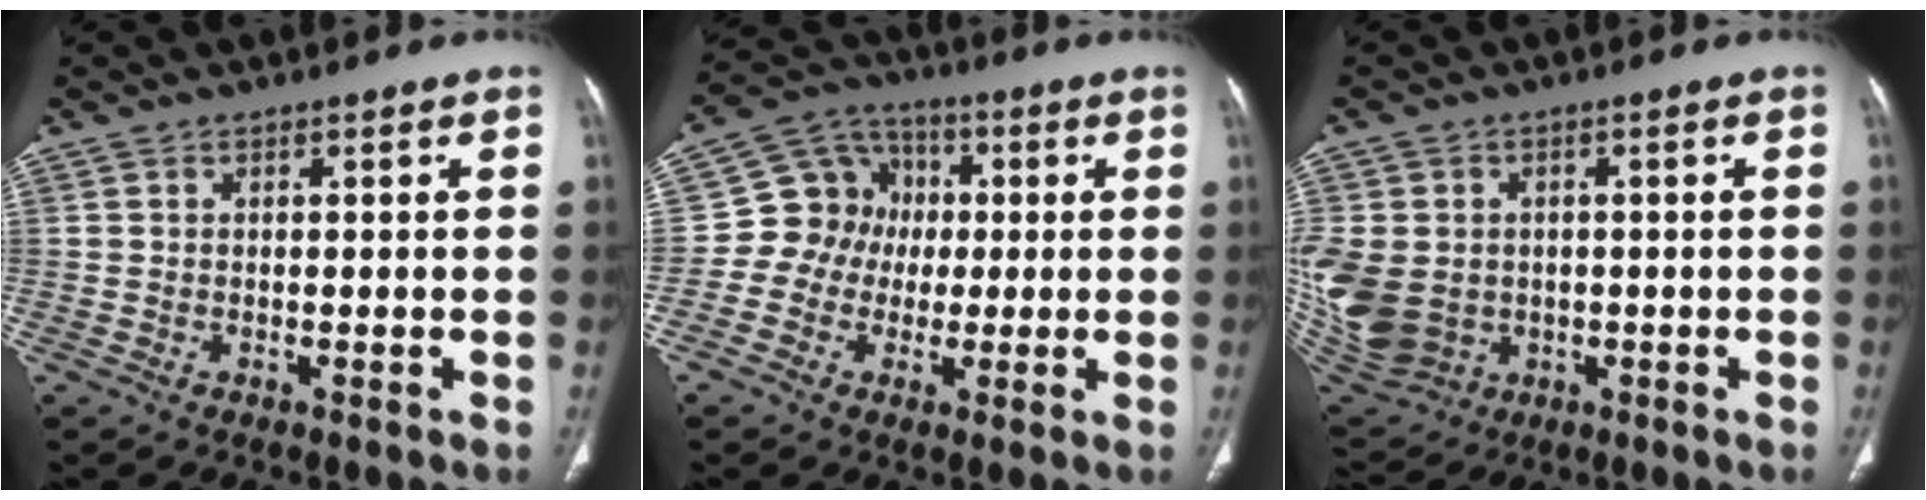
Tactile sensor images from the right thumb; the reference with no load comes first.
{"total": 10.4, "force": [-0.4, 9.6, 4.0], "torque": [-0.033, 0.029, -0.020]}
{"total": 19.1, "force": [-1.8, 16.1, 10.3], "torque": [-0.263, 0.008, -0.003]}